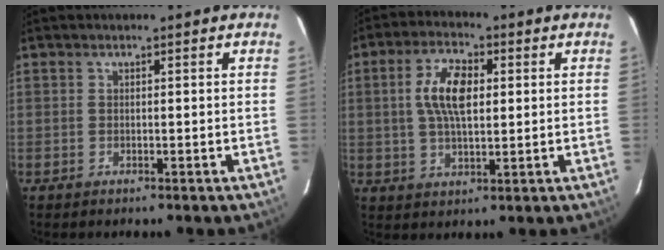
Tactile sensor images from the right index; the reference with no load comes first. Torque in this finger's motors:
{"motor_torque": [0.60, -0.09, 0.69, 0.14]}